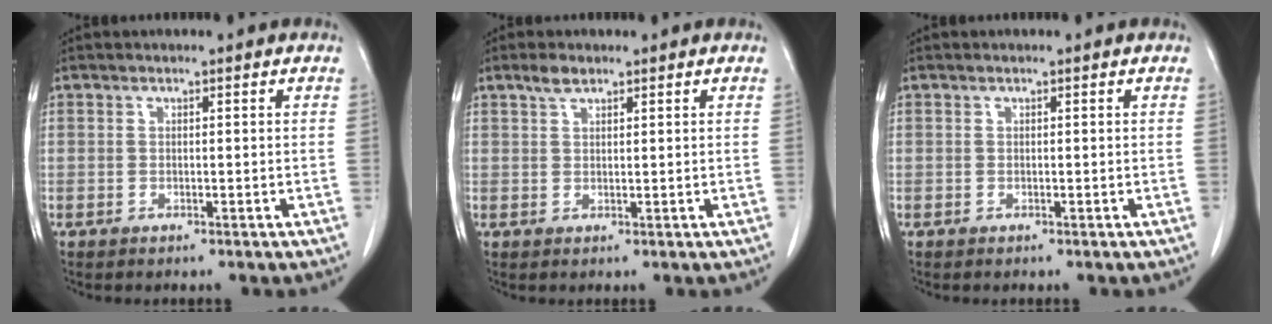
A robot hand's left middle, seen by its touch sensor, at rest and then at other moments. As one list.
[{"total": 2.1, "force": [1.5, 0.7, 1.1], "torque": [-0.026, 0.005, 0.030]}, {"total": 0.0}]